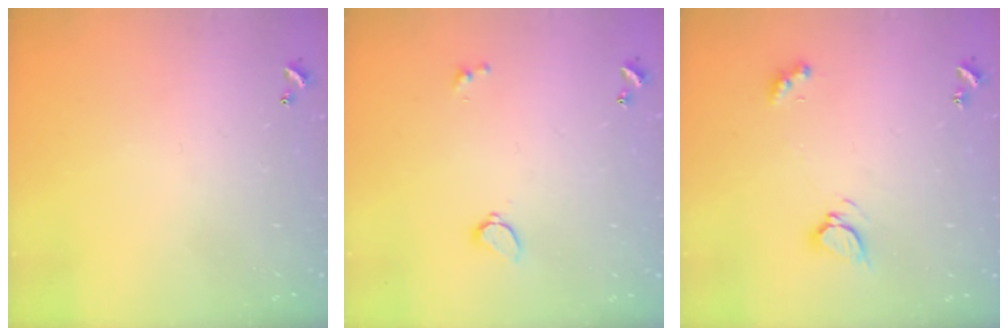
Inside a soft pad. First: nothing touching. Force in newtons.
{"total": 1.7, "press": 1.6, "slide": 0.5}
{"total": 4.3, "press": 4.2, "slide": 0.4}